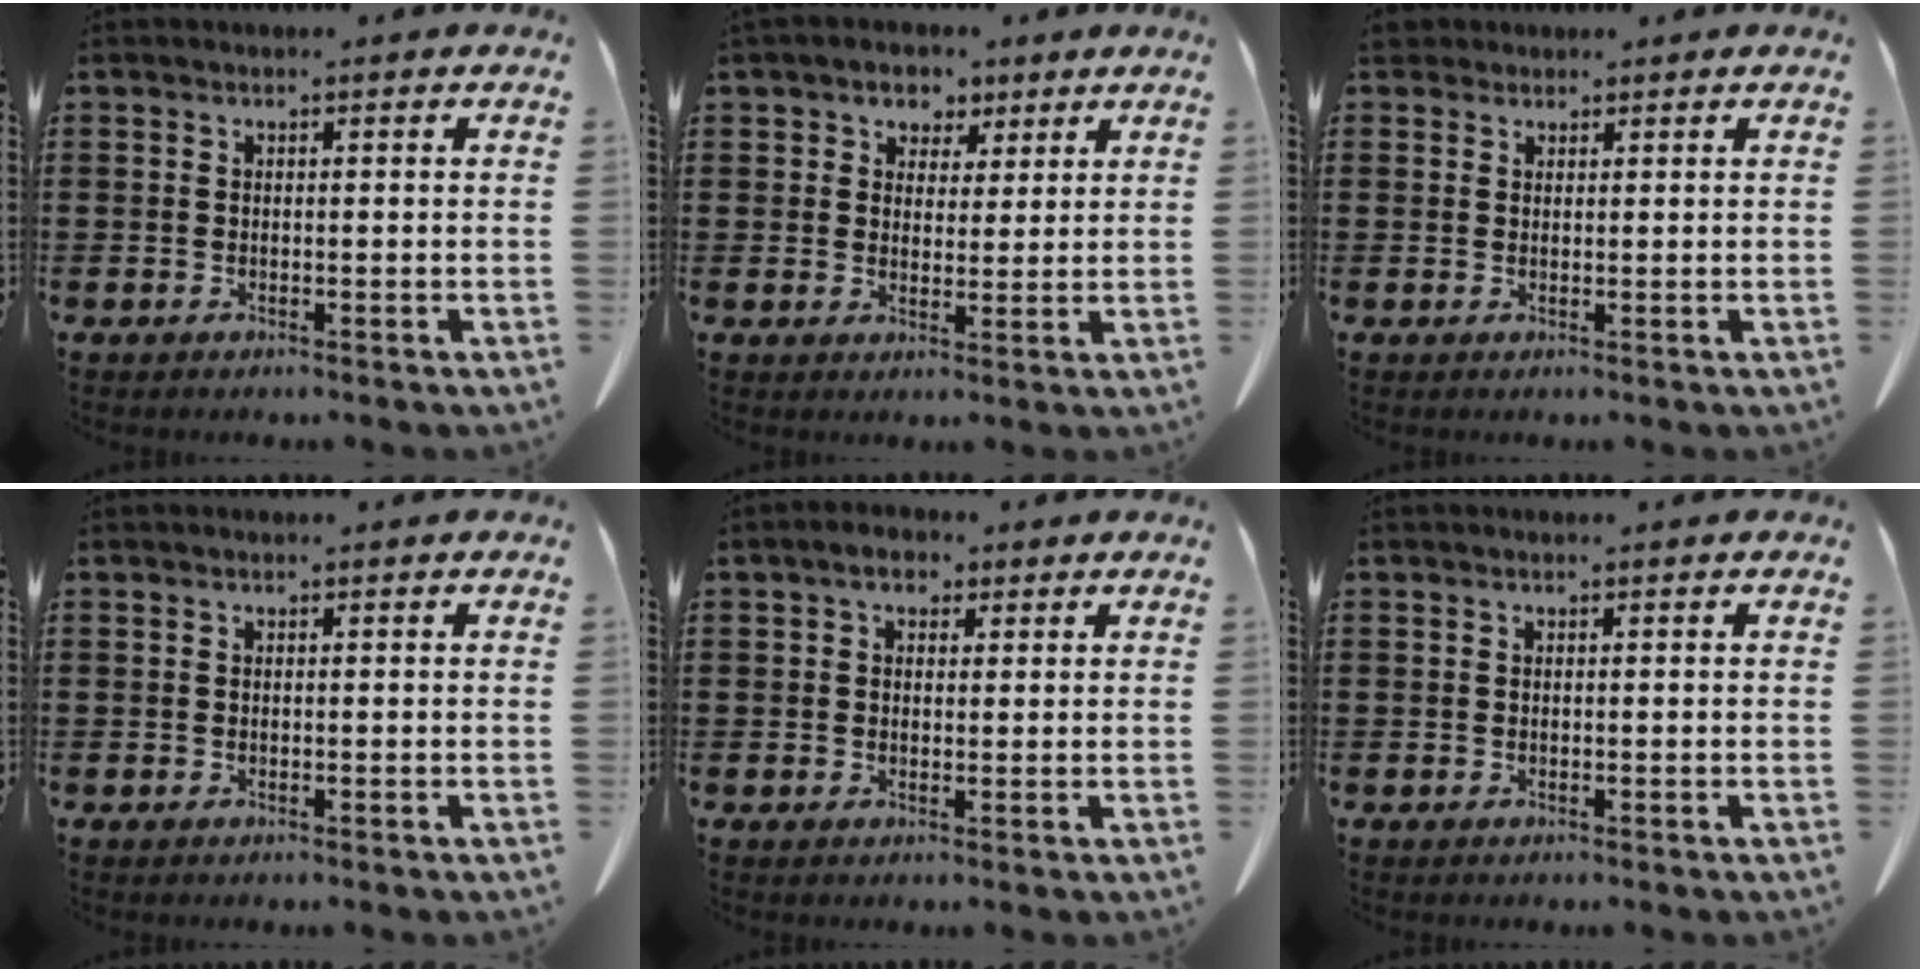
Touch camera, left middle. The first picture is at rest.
{"total": 3.8, "force": [2.6, 2.8, 0.1], "torque": [-0.024, 0.008, 0.044]}
{"total": 2.0, "force": [1.7, 1.1, 0.5], "torque": [-0.018, 0.005, 0.034]}
{"total": 0.0}
{"total": 3.1, "force": [2.0, 1.7, 1.7], "torque": [-0.034, 0.010, 0.032]}
{"total": 0.0}